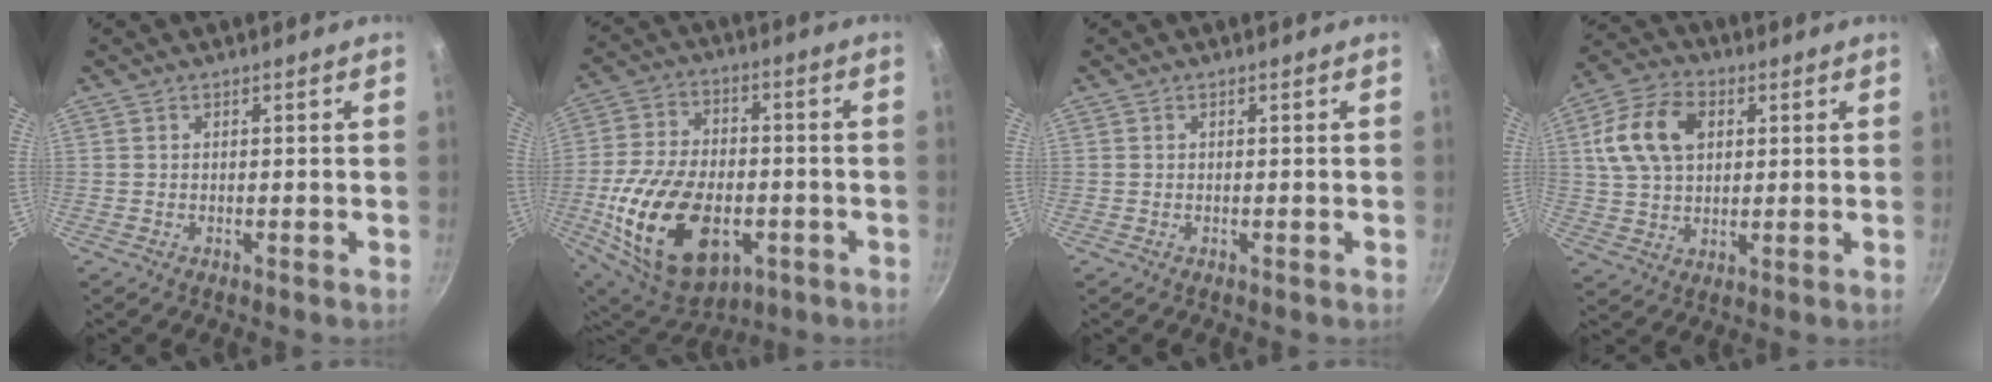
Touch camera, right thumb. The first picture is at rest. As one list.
[{"total": 23.3, "force": [-6.1, 14.1, 17.5], "torque": [-0.312, 0.015, -0.091]}, {"total": 0.0}, {"total": 12.8, "force": [3.3, 8.7, 8.8], "torque": [-0.149, 0.007, 0.053]}]